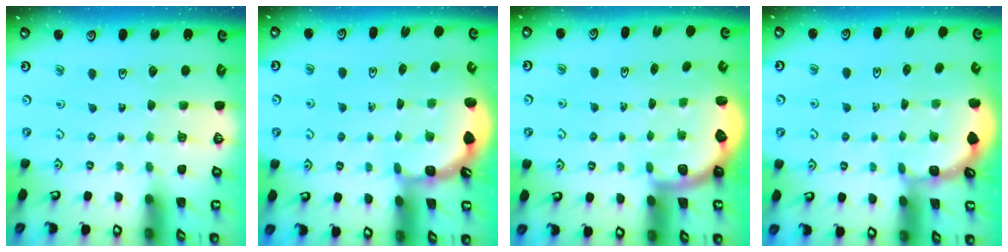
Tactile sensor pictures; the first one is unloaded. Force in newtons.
{"total": 1.9, "press": 1.8, "slide": 0.6}
{"total": 2.2, "press": 2.1, "slide": 0.7}
{"total": 2.0, "press": 2.0, "slide": 0.1}